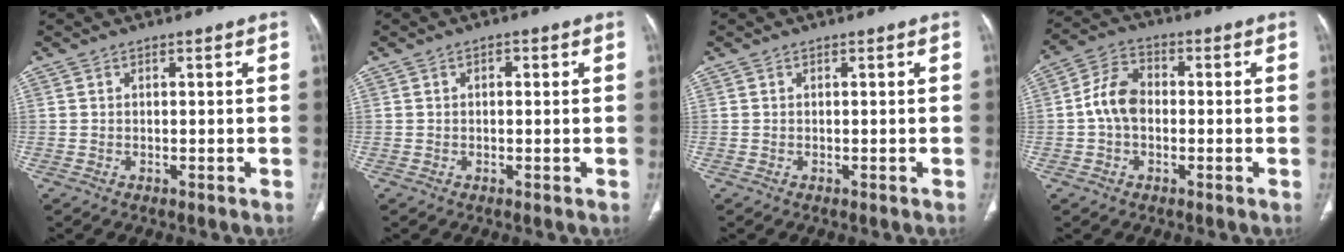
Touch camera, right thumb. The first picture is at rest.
{"total": 1.2, "force": [0.4, 0.7, 0.9], "torque": [-0.014, 0.005, 0.006]}
{"total": 0.0}
{"total": 7.5, "force": [-0.5, 5.3, 5.2], "torque": [-0.092, 0.022, -0.020]}